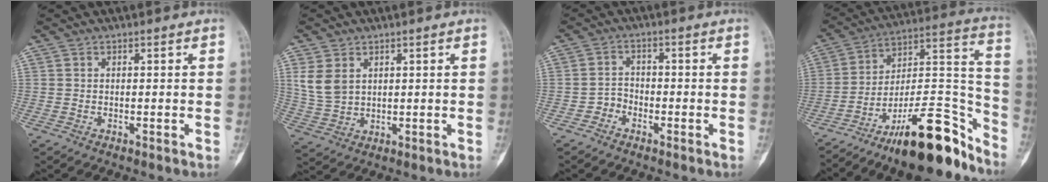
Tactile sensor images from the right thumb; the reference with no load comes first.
{"total": 6.1, "force": [2.3, 4.3, 3.6], "torque": [-0.067, -0.007, 0.057]}
{"total": 2.7, "force": [-1.7, 2.1, 0.6], "torque": [0.003, 0.015, -0.041]}
{"total": 22.4, "force": [-15.9, 6.8, 14.3], "torque": [-0.175, 0.120, -0.260]}